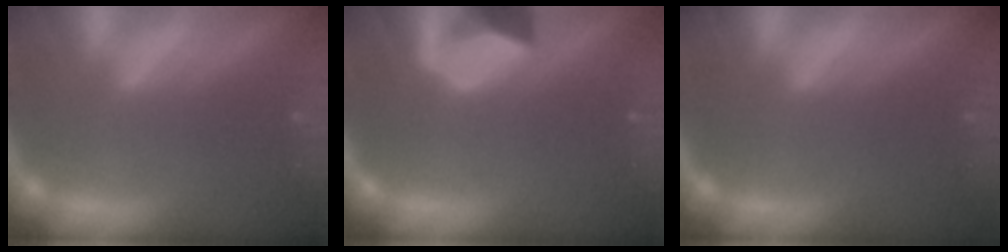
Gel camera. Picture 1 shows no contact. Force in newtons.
{"total": 4.4}
{"total": 0.0}